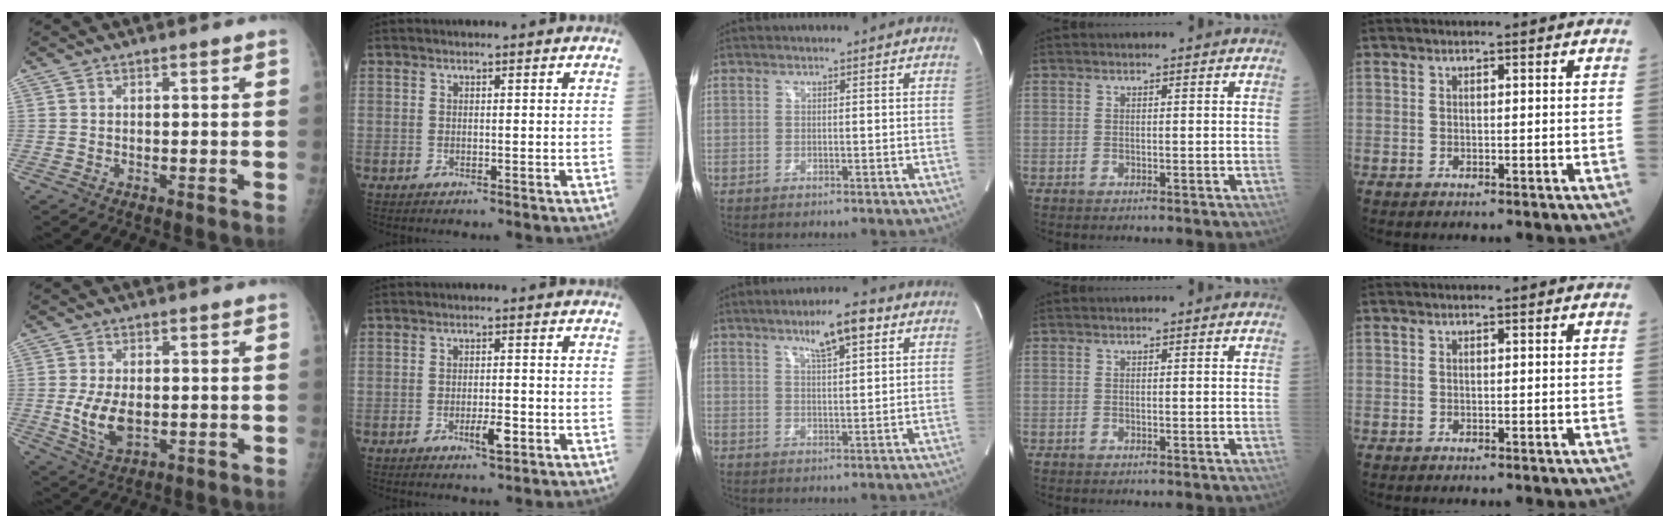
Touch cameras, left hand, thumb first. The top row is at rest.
{"thumb": {"total": 6.9, "force": [-0.6, 3.9, 5.7], "torque": [-0.103, -0.014, -0.002]}, "index": {"total": 3.4, "force": [-1.5, 0.8, 2.9], "torque": [-0.052, 0.000, -0.021]}, "middle": {"total": 7.3, "force": [4.2, 1.1, 5.8], "torque": [-0.098, 0.007, 0.068]}}